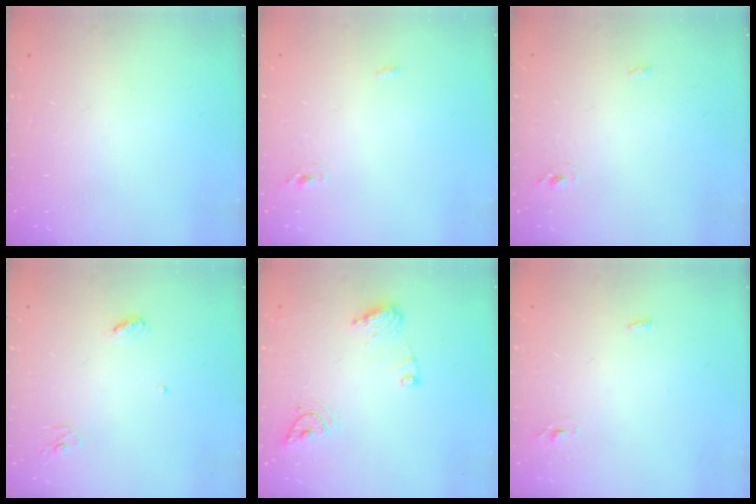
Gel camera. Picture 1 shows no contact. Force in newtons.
{"total": 2.3, "press": 2.1, "slide": 1.0}
{"total": 2.3, "press": 2.1, "slide": 1.0}
{"total": 3.9, "press": 3.9, "slide": 0.3}
{"total": 10.3, "press": 10.2, "slide": 1.1}
{"total": 2.7, "press": 2.6, "slide": 0.8}